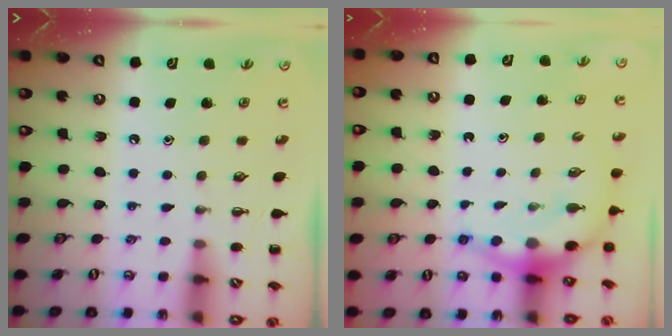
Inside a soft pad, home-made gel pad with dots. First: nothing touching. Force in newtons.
{"total": 7.4, "press": 7.3, "slide": 1.4}